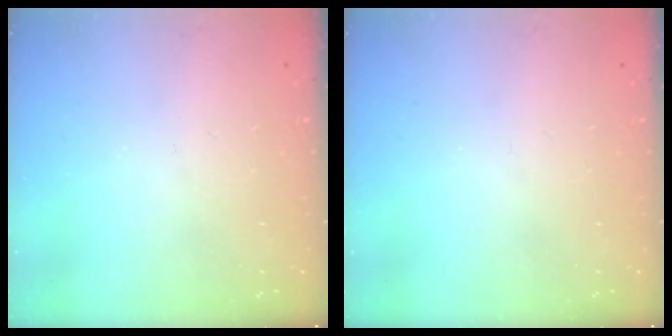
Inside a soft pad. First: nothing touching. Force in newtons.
{"total": 0.0}